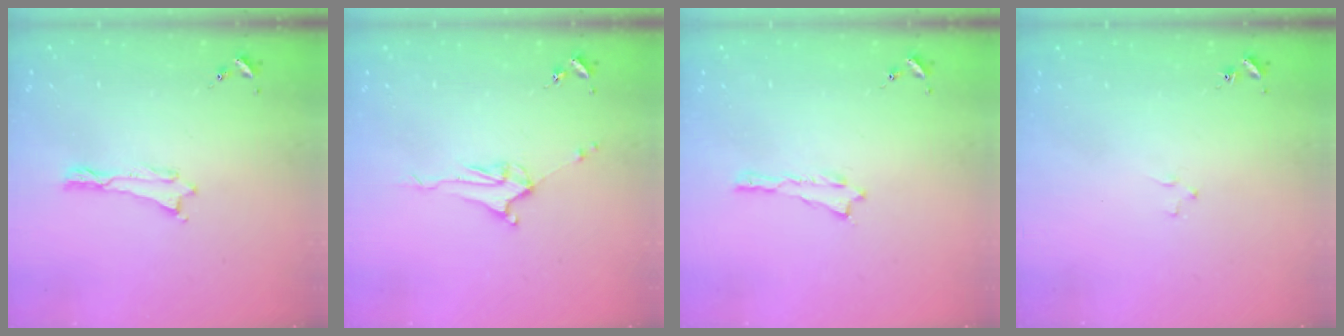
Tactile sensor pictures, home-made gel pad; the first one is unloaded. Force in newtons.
{"total": 3.7, "press": 3.7, "slide": 0.5}
{"total": 0.0}
{"total": 1.2, "press": 1.2, "slide": 0.2}